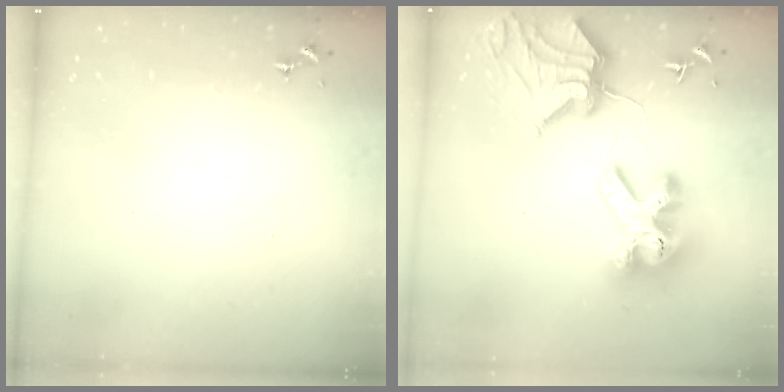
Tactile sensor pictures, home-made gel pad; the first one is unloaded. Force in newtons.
{"total": 17.7, "press": 17.6, "slide": 2.3}